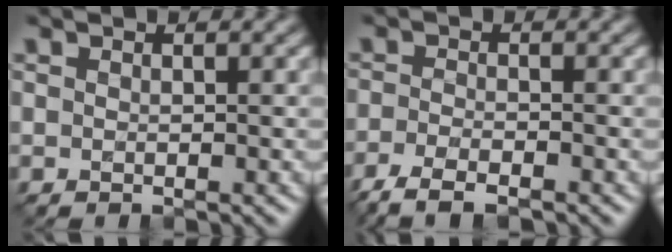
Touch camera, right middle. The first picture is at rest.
{"total": 4.0, "force": [-3.1, 1.0, 2.4], "torque": [-0.050, -0.009, -0.064]}